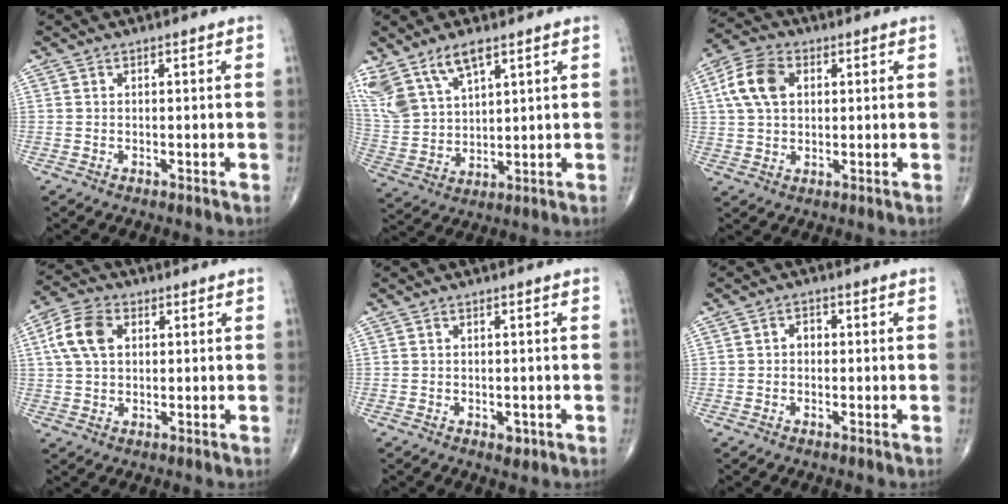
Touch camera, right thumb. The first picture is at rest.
{"total": 12.6, "force": [8.2, 5.8, 7.6], "torque": [-0.148, -0.024, 0.177]}
{"total": 9.3, "force": [2.3, 6.2, 6.5], "torque": [-0.124, 0.012, 0.040]}
{"total": 8.5, "force": [2.1, 5.7, 6.0], "torque": [-0.118, 0.012, 0.036]}
{"total": 1.7, "force": [-0.6, 1.2, 1.2], "torque": [-0.008, -0.001, -0.004]}
{"total": 2.0, "force": [-0.1, 1.6, 1.2], "torque": [-0.008, 0.009, -0.007]}